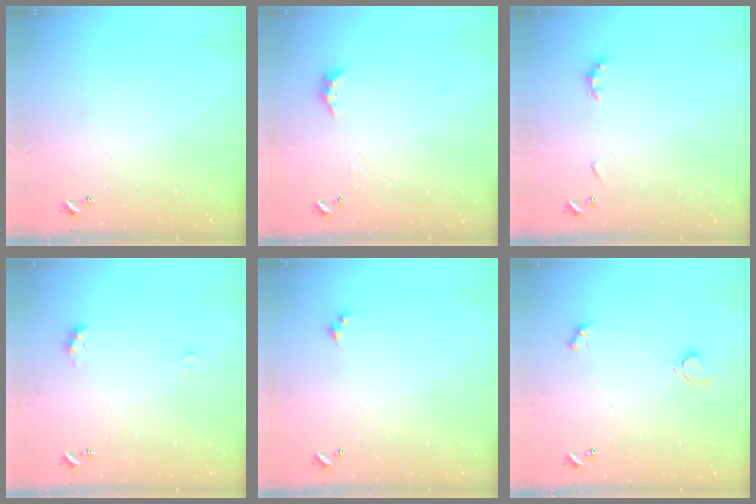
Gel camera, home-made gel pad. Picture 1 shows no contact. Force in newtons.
{"total": 3.0, "press": 2.9, "slide": 0.7}
{"total": 2.9, "press": 2.8, "slide": 0.6}
{"total": 4.9, "press": 4.8, "slide": 0.7}
{"total": 1.5, "press": 1.4, "slide": 0.3}
{"total": 2.1, "press": 2.1, "slide": 0.5}